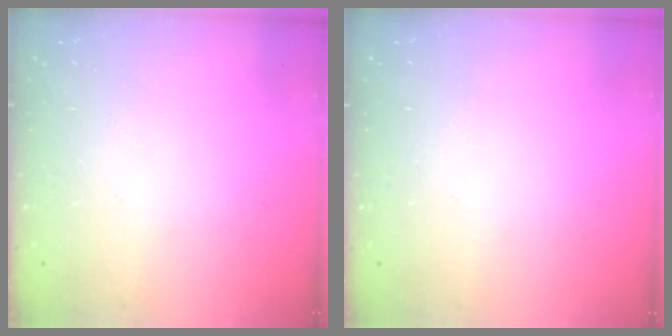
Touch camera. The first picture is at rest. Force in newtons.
{"total": 0.0}